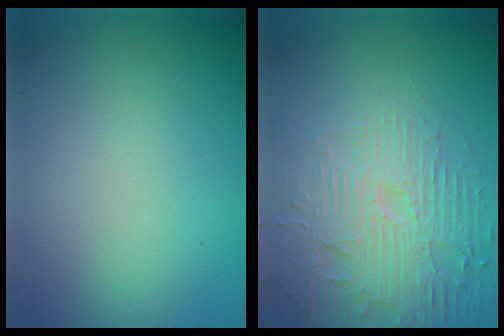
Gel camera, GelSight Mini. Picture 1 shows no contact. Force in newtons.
{"total": 6.2, "press": 5.0, "slide": 3.7}